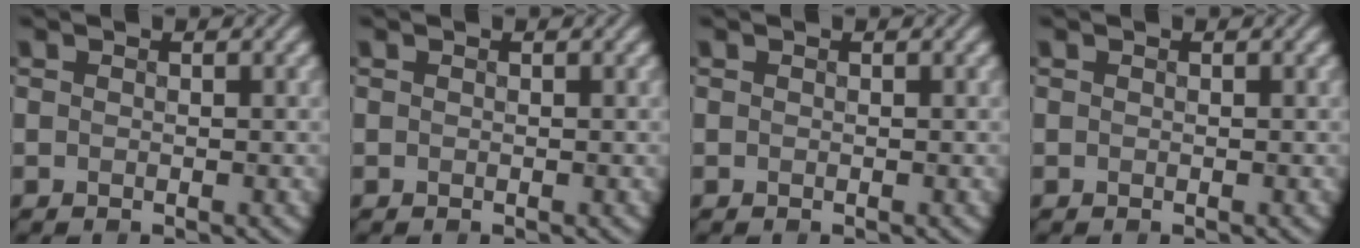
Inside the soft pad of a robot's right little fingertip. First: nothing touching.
{"total": 0.0}
{"total": 0.0}
{"total": 0.0}